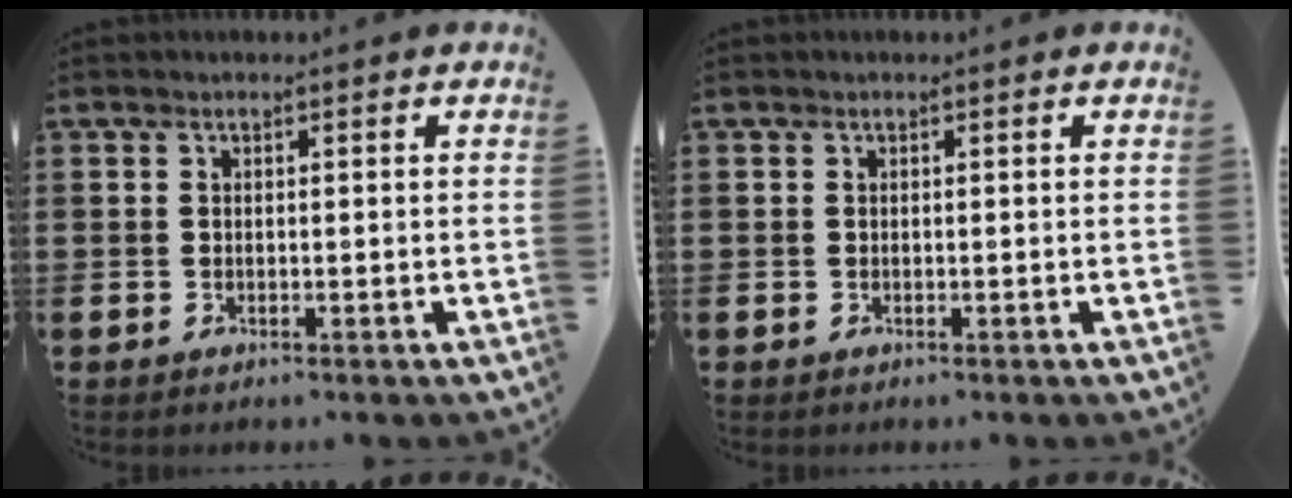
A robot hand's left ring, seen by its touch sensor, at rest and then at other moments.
{"total": 0.0}